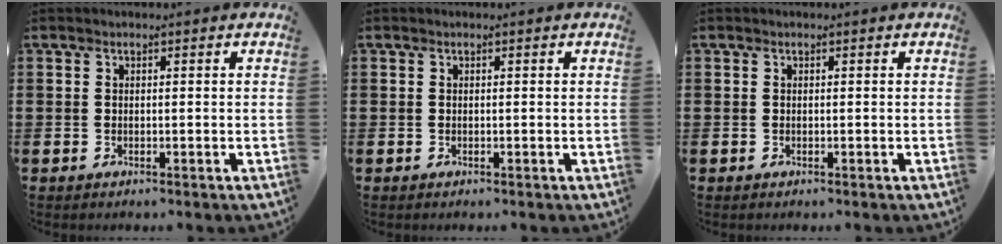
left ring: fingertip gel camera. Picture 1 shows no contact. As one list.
[{"total": 0.0}, {"total": 0.0}]